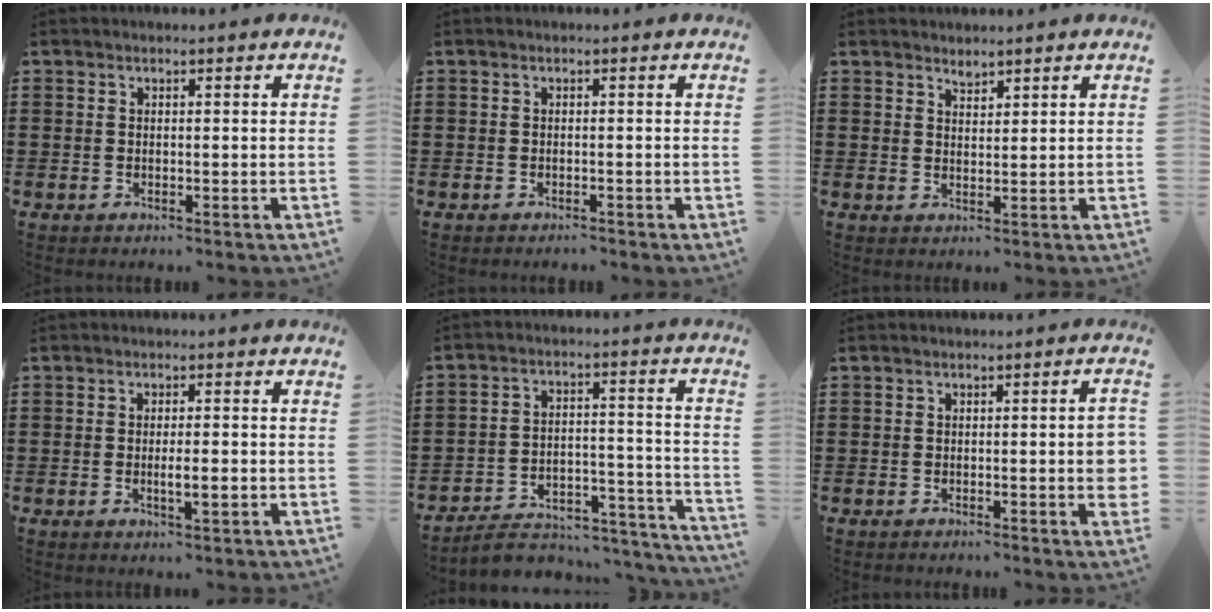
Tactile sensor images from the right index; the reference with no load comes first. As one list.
[{"total": 0.7, "force": [-0.7, 0.1, 0.1], "torque": [-0.004, -0.002, -0.014]}, {"total": 1.4, "force": [1.4, 0.2, 0.2], "torque": [-0.006, 0.000, 0.026]}, {"total": 2.8, "force": [-0.7, 0.6, 2.7], "torque": [-0.045, 0.000, -0.013]}, {"total": 6.8, "force": [-6.2, 1.8, 2.2], "torque": [-0.034, 0.016, -0.119]}, {"total": 3.6, "force": [-1.1, 0.9, 3.4], "torque": [-0.035, -0.005, -0.021]}]